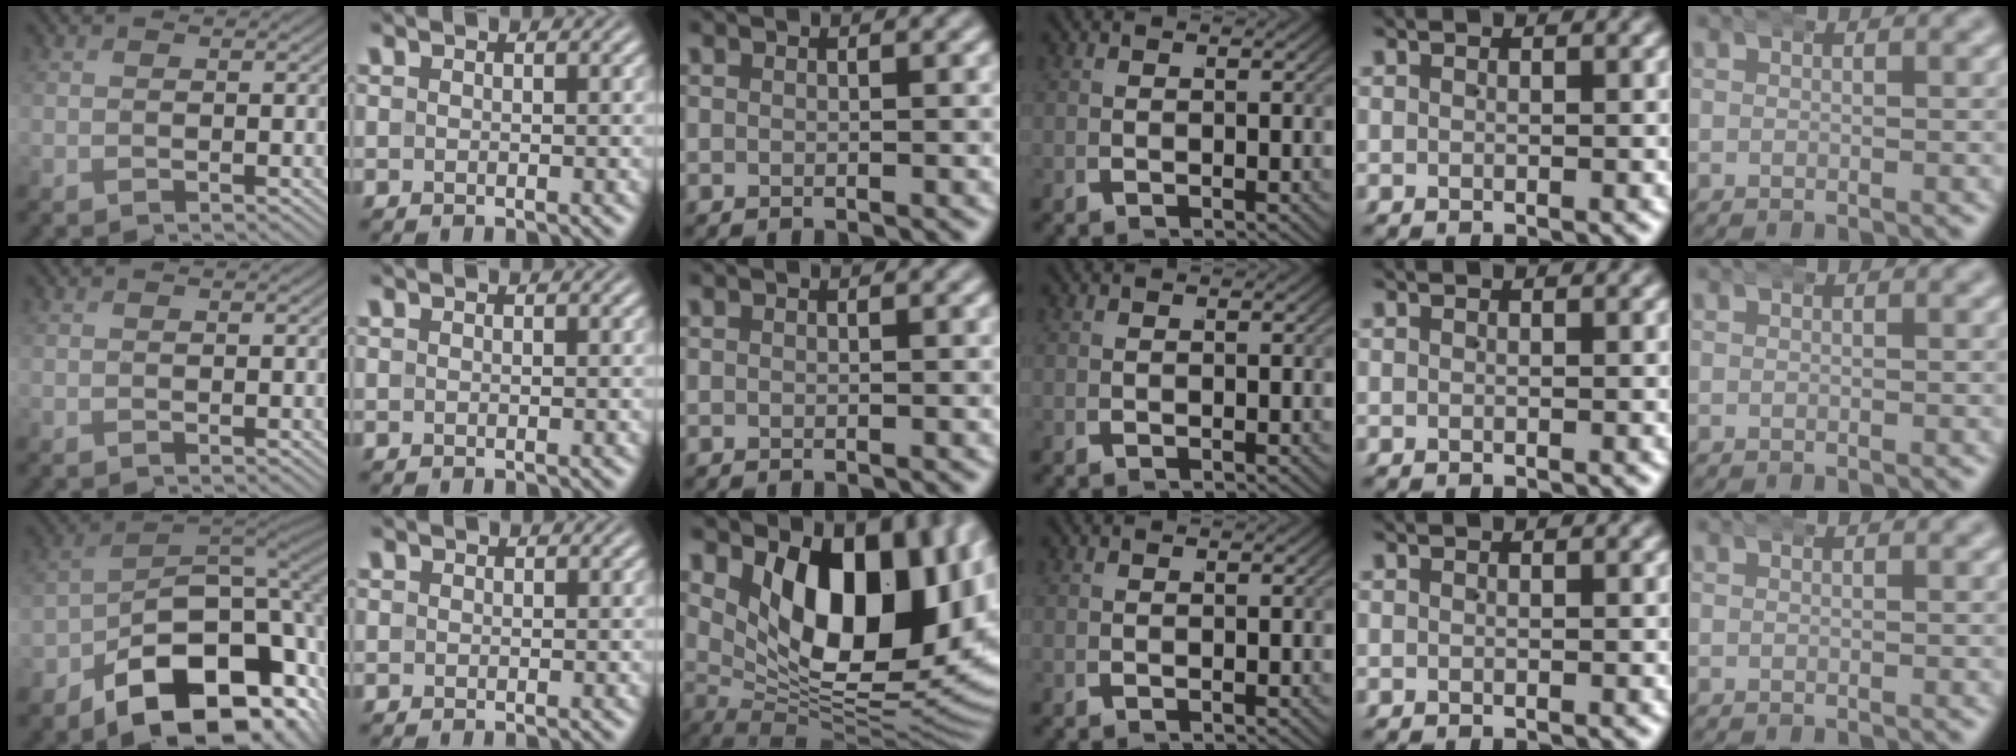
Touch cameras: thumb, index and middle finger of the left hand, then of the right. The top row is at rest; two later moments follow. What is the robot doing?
{"motion": "wrap", "object": "arm wrap"}